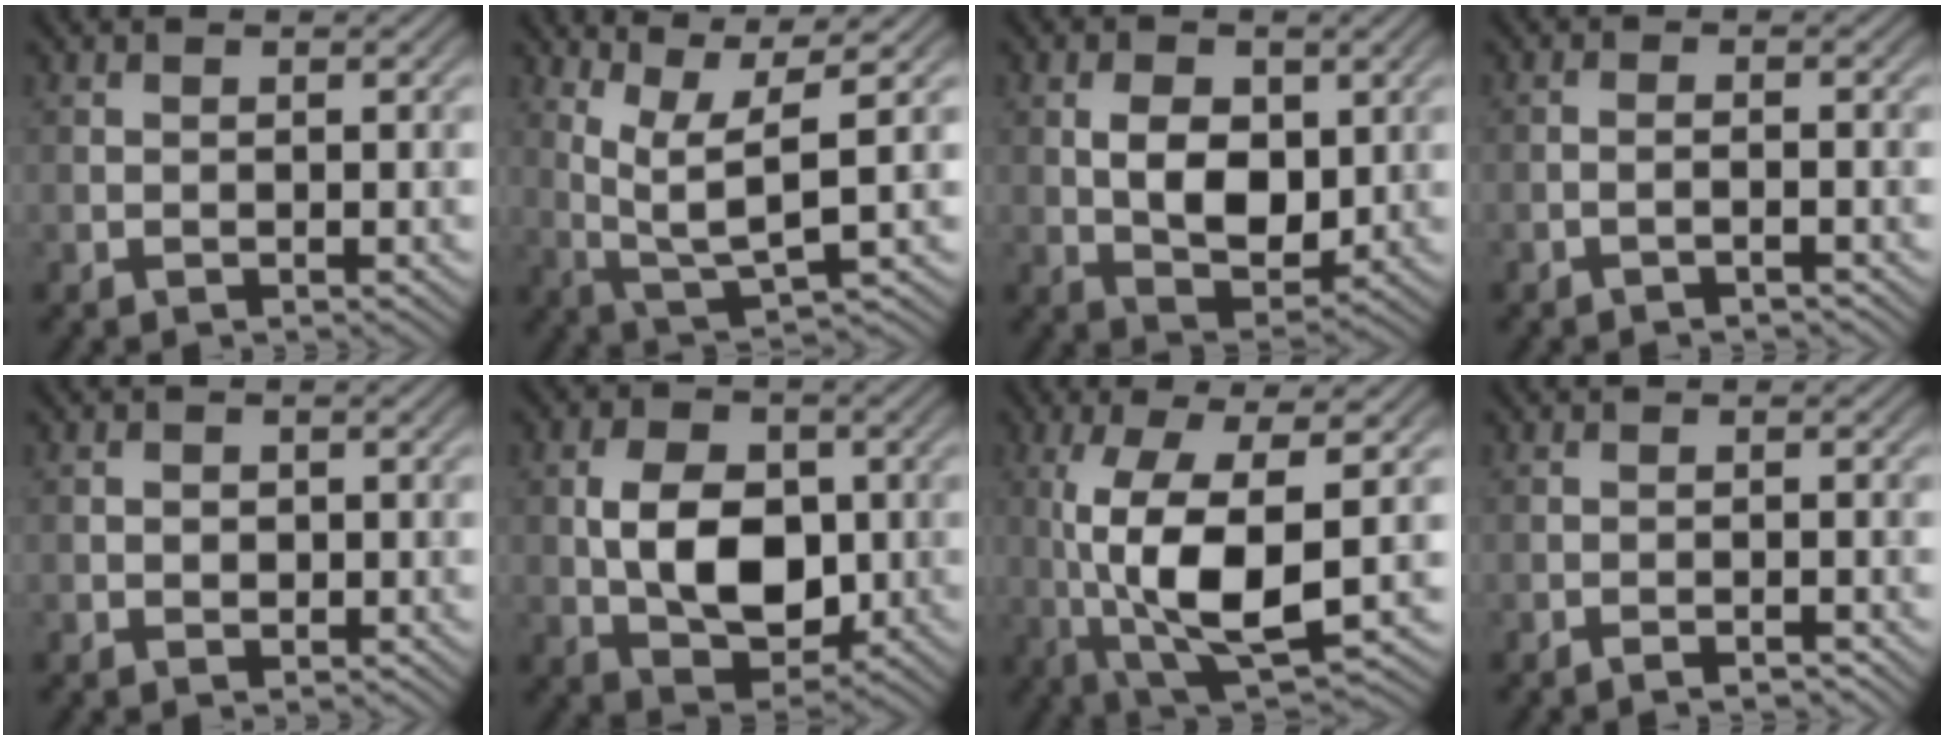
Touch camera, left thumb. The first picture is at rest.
{"total": 6.8, "force": [2.6, 1.3, 6.2], "torque": [-0.132, 0.002, 0.063]}
{"total": 6.4, "force": [1.0, 4.0, 5.0], "torque": [-0.095, -0.006, 0.022]}
{"total": 1.4, "force": [-1.0, 0.2, 0.9], "torque": [-0.016, 0.005, -0.025]}
{"total": 1.1, "force": [-0.3, 1.0, 0.4], "torque": [-0.007, -0.005, -0.008]}
{"total": 8.9, "force": [-0.3, 5.9, 6.6], "torque": [-0.126, -0.007, -0.007]}
{"total": 11.6, "force": [-0.7, 3.6, 11.0], "torque": [-0.231, -0.008, -0.004]}
{"total": 1.8, "force": [-1.6, 0.1, 0.8], "torque": [-0.010, 0.003, -0.028]}